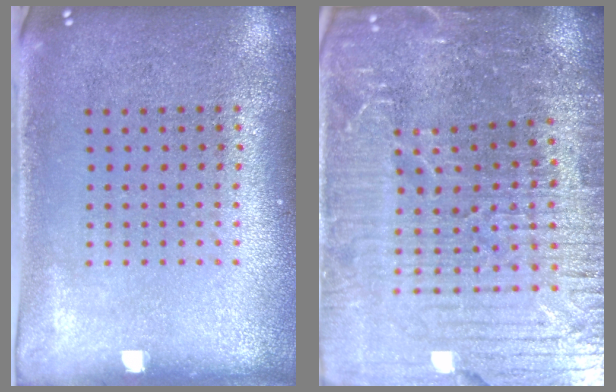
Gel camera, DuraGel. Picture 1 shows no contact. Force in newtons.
{"total": 5.8, "press": 5.3, "slide": 2.5}